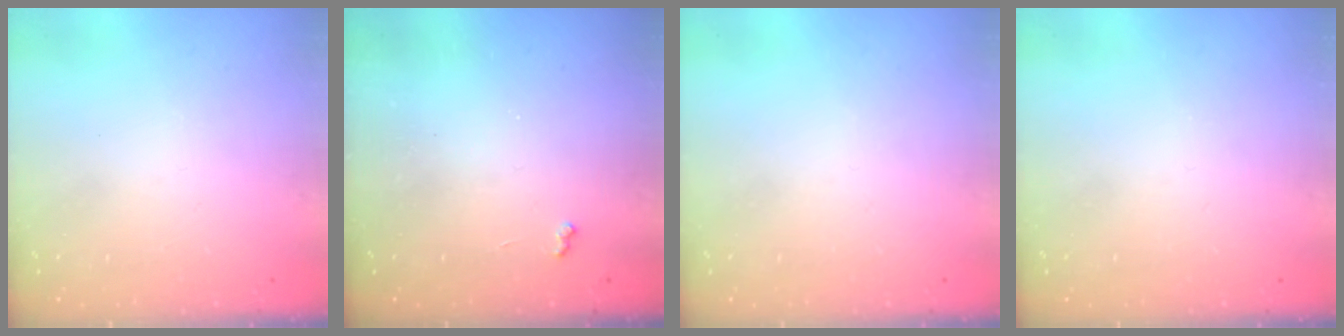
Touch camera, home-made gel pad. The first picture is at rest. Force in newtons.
{"total": 2.6, "press": 2.6, "slide": 0.4}
{"total": 0.0}
{"total": 0.0}